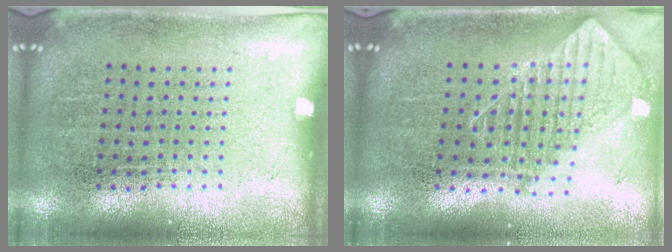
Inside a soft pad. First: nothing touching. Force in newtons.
{"total": 1.8, "press": 1.4, "slide": 1.2}